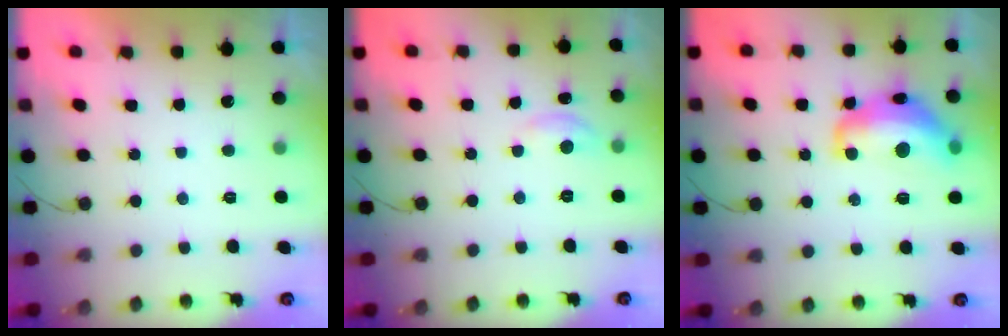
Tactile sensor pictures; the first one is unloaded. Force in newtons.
{"total": 4.4, "press": 4.4, "slide": 0.5}
{"total": 14.8, "press": 14.7, "slide": 1.3}